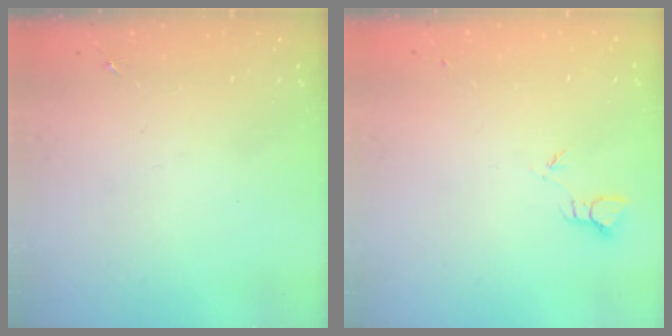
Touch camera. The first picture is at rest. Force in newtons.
{"total": 2.0, "press": 2.0, "slide": 0.1}